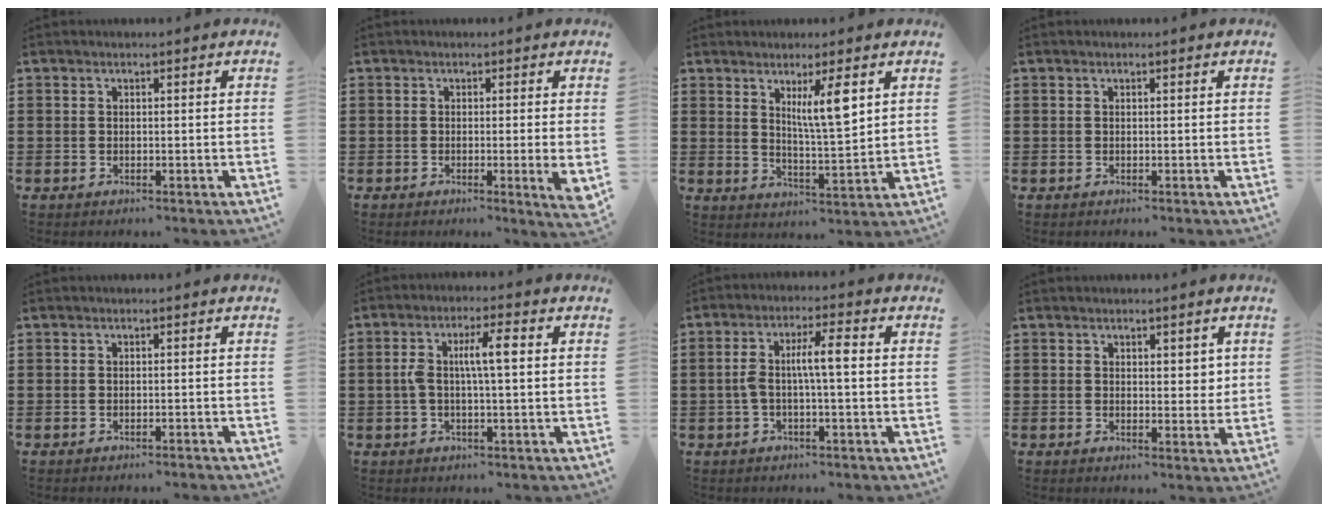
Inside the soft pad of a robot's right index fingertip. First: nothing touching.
{"total": 1.2, "force": [-0.3, 0.1, 1.2], "torque": [-0.021, -0.005, -0.004]}
{"total": 6.4, "force": [3.0, 1.0, 5.6], "torque": [-0.100, -0.004, 0.045]}
{"total": 0.0}
{"total": 0.7, "force": [-0.6, -0.1, 0.1], "torque": [-0.004, -0.002, -0.013]}
{"total": 5.6, "force": [0.4, 1.0, 5.5], "torque": [-0.111, 0.003, -0.001]}
{"total": 5.5, "force": [-0.2, 1.0, 5.4], "torque": [-0.109, 0.002, -0.010]}
{"total": 2.3, "force": [1.2, 1.4, 1.4], "torque": [-0.006, -0.003, 0.017]}